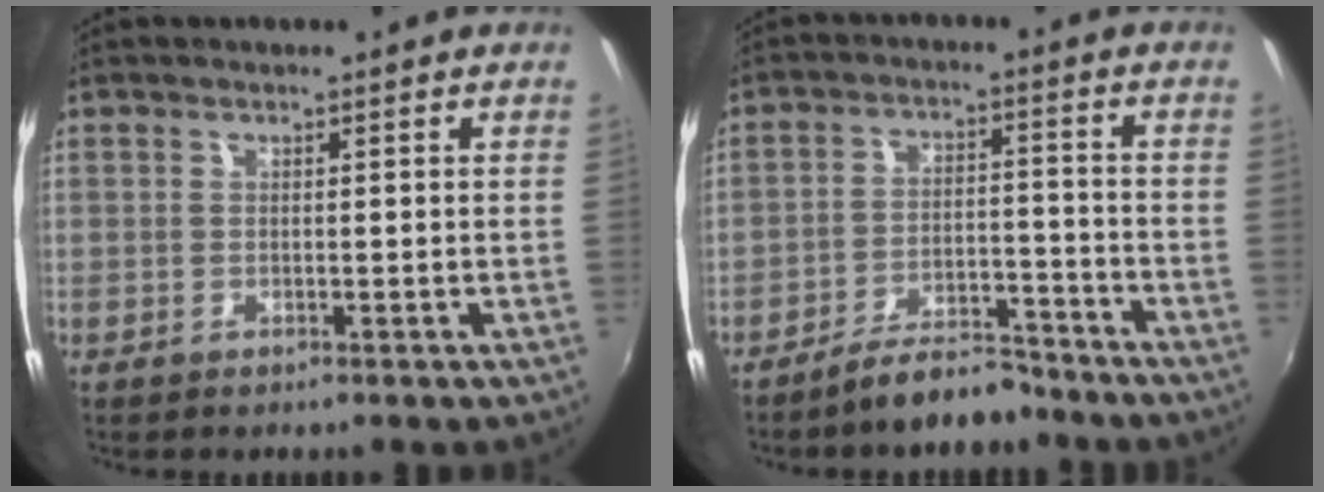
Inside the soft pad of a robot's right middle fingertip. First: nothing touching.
{"total": 8.1, "force": [-7.1, 2.3, 3.1], "torque": [-0.065, 0.020, -0.104]}